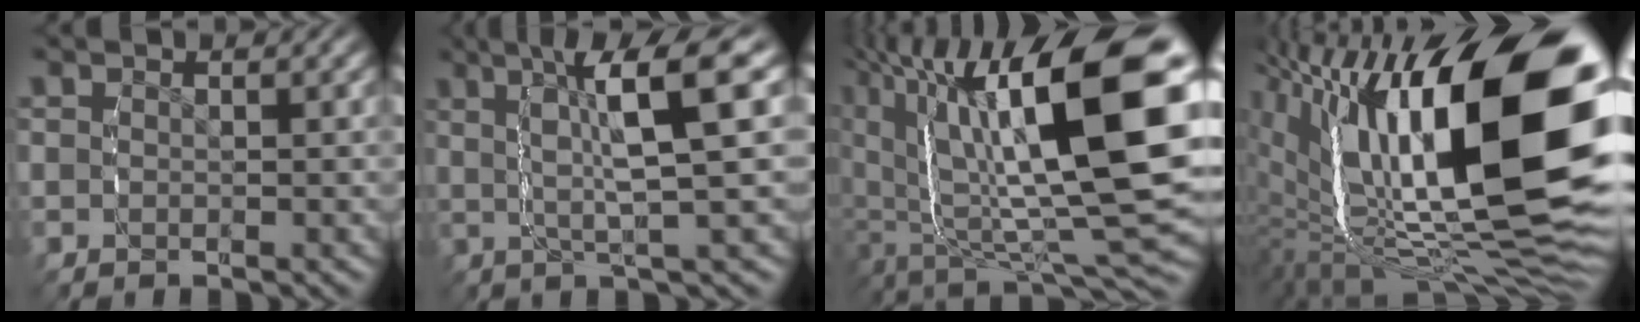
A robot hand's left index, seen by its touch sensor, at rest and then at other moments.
{"total": 7.8, "force": [2.7, 1.0, 7.2], "torque": [-0.103, 0.018, 0.038]}
{"total": 17.5, "force": [0.0, 8.2, 15.5], "torque": [-0.236, -0.020, 0.017]}
{"total": 20.0, "force": [-0.4, 9.6, 17.6], "torque": [-0.292, -0.017, 0.015]}